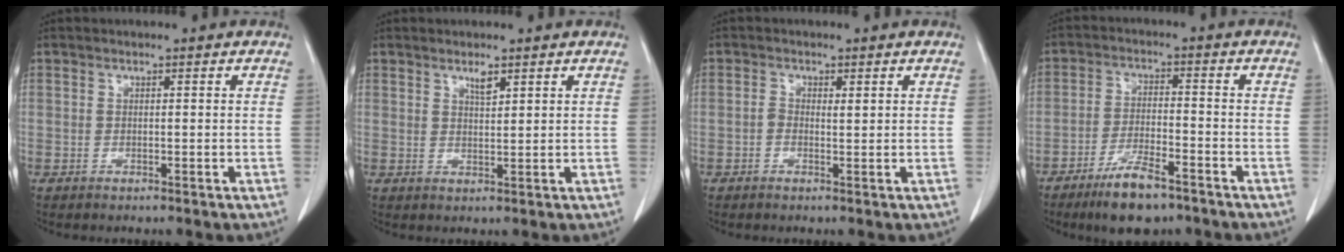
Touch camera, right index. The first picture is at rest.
{"total": 2.1, "force": [1.5, 0.3, 1.4], "torque": [-0.026, -0.003, 0.029]}
{"total": 1.5, "force": [0.2, 0.8, 1.3], "torque": [-0.025, 0.003, 0.003]}
{"total": 8.3, "force": [-5.8, 2.1, 5.5], "torque": [-0.105, -0.010, -0.100]}